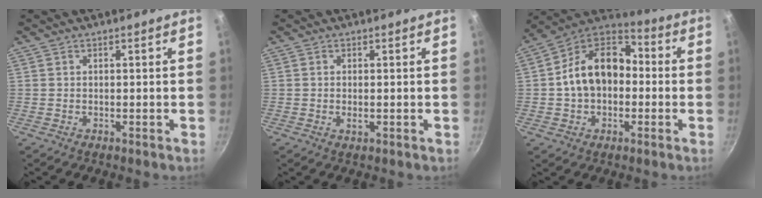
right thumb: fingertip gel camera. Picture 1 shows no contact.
{"total": 1.3, "force": [-0.2, 0.5, 1.2], "torque": [-0.023, -0.002, -0.004]}
{"total": 16.5, "force": [-0.3, 11.9, 11.5], "torque": [-0.165, 0.050, -0.023]}